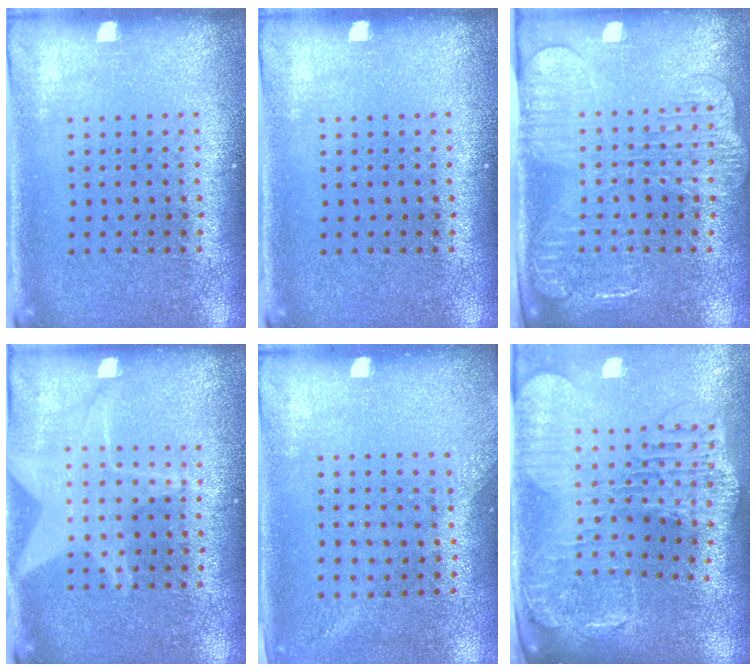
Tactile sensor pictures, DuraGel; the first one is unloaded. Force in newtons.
{"total": 0.0}
{"total": 2.4, "press": 2.0, "slide": 1.4}
{"total": 2.7, "press": 2.7, "slide": 0.4}
{"total": 1.4, "press": 1.1, "slide": 0.9}
{"total": 2.5, "press": 2.2, "slide": 1.2}